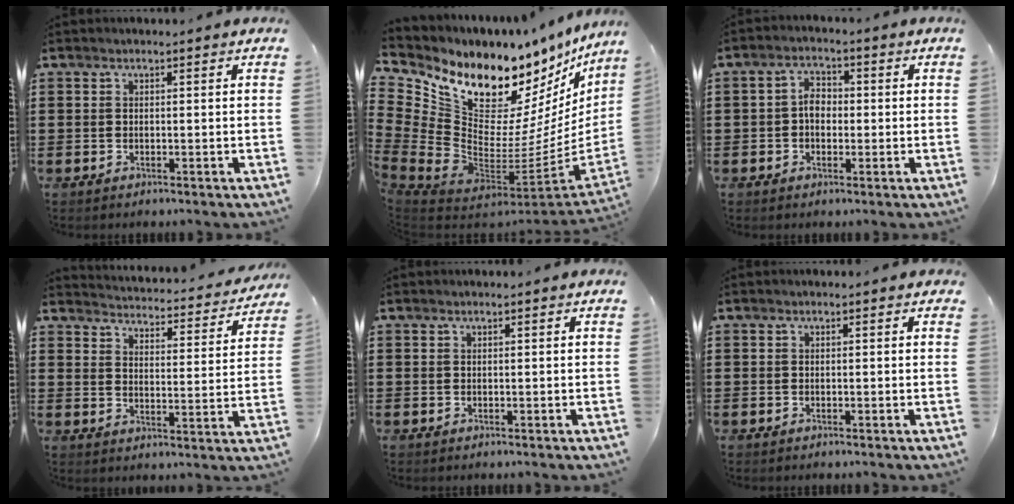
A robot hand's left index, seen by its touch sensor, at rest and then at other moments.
{"total": 12.1, "force": [8.5, 6.1, 6.1], "torque": [-0.121, -0.093, 0.145]}
{"total": 3.4, "force": [-0.1, 2.2, 2.6], "torque": [-0.051, 0.007, -0.005]}
{"total": 3.4, "force": [3.4, -0.3, 0.2], "torque": [-0.028, -0.034, 0.051]}
{"total": 0.0}
{"total": 0.0}